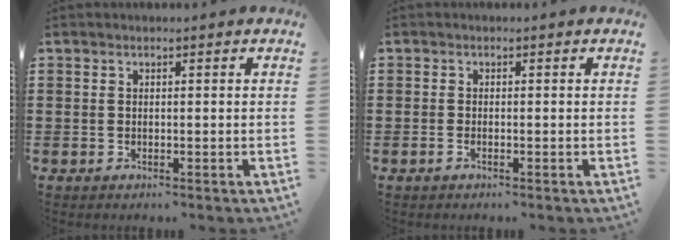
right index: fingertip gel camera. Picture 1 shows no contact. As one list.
[{"total": 0.6, "force": [-0.4, 0.1, 0.5], "torque": [-0.010, -0.003, -0.007]}]